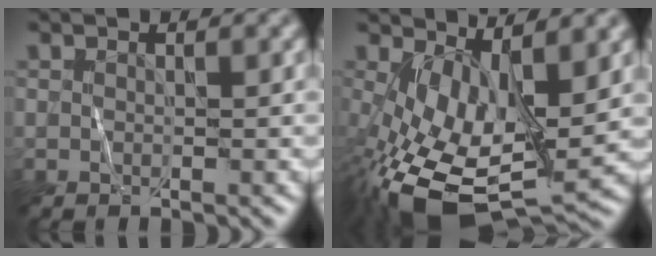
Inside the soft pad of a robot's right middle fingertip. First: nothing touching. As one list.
[{"total": 9.7, "force": [-1.3, 4.8, 8.4], "torque": [-0.176, -0.022, -0.016]}]